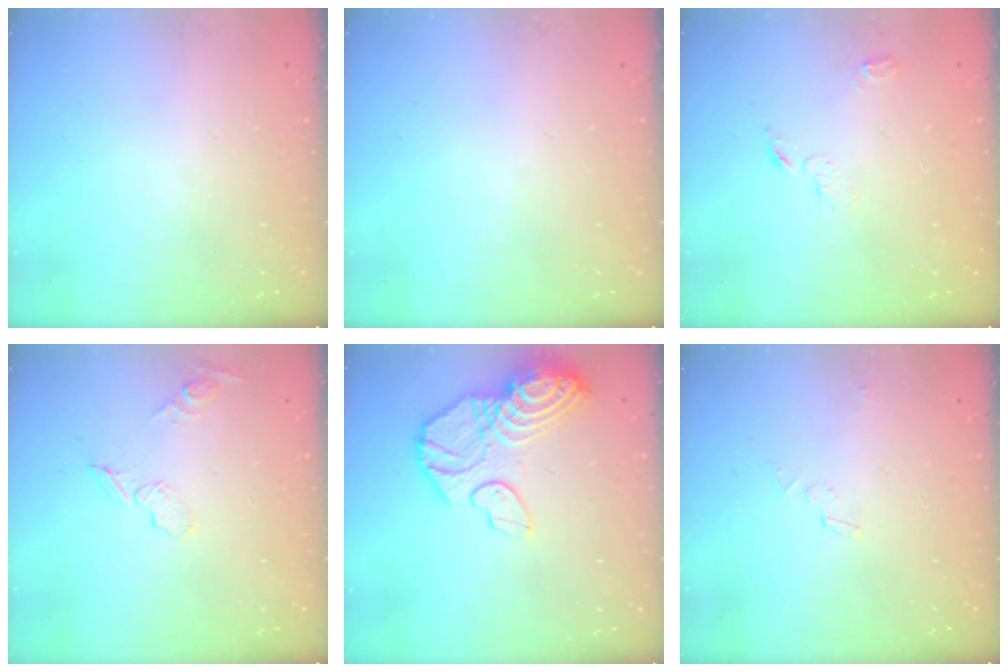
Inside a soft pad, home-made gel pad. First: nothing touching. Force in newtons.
{"total": 0.0}
{"total": 3.4, "press": 3.4, "slide": 0.4}
{"total": 6.9, "press": 6.9, "slide": 0.9}
{"total": 17.7, "press": 17.6, "slide": 1.8}
{"total": 2.8, "press": 2.8, "slide": 0.2}